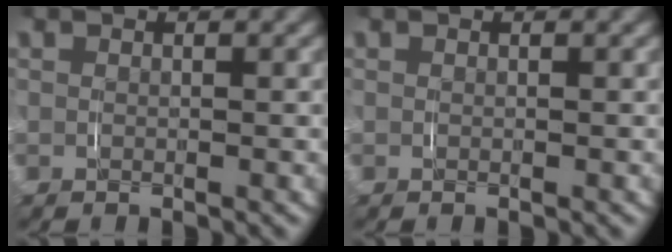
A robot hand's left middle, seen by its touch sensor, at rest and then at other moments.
{"total": 0.0}